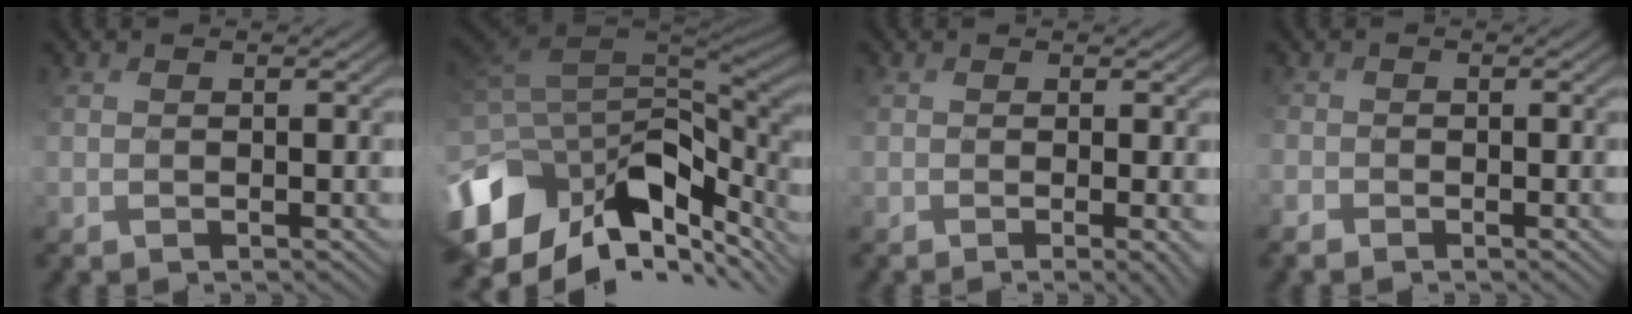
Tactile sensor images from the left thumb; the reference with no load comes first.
{"total": 14.4, "force": [-3.2, 9.8, 10.1], "torque": [-0.244, -0.015, -0.040]}
{"total": 3.3, "force": [-0.7, 0.9, 3.1], "torque": [-0.043, -0.008, -0.008]}
{"total": 1.8, "force": [-1.6, 0.7, -0.2], "torque": [0.002, -0.011, -0.034]}